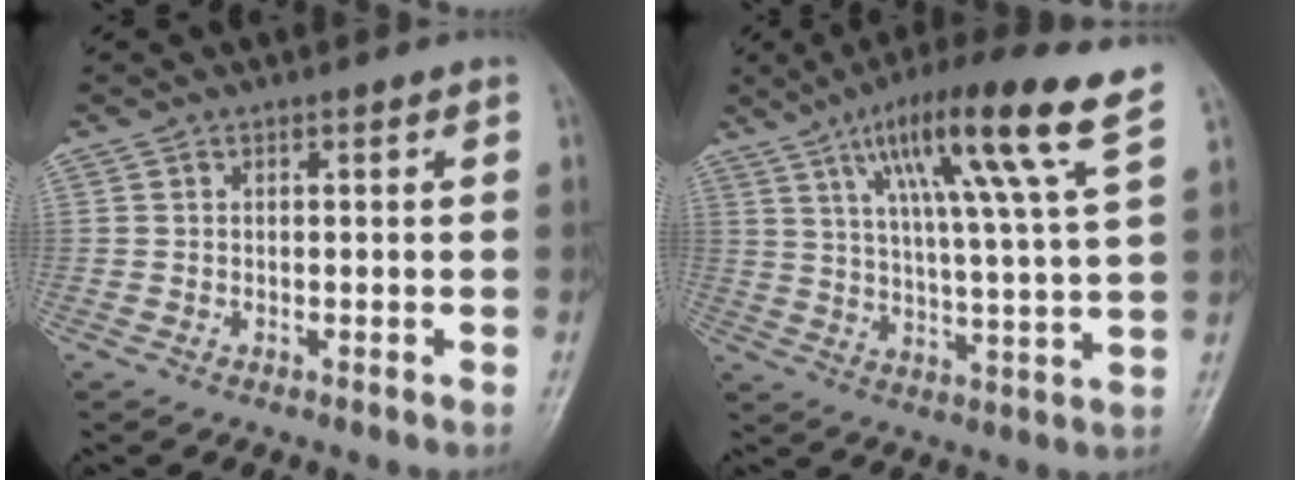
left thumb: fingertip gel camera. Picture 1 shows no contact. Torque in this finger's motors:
{"motor_torque": [0.52, 0.63, 1.83, -0.95, 0.22]}